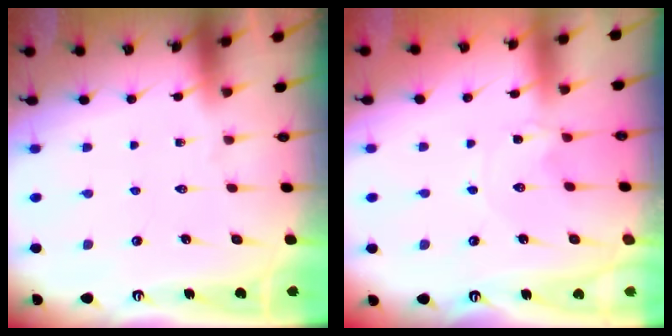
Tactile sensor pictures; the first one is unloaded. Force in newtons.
{"total": 0.0}